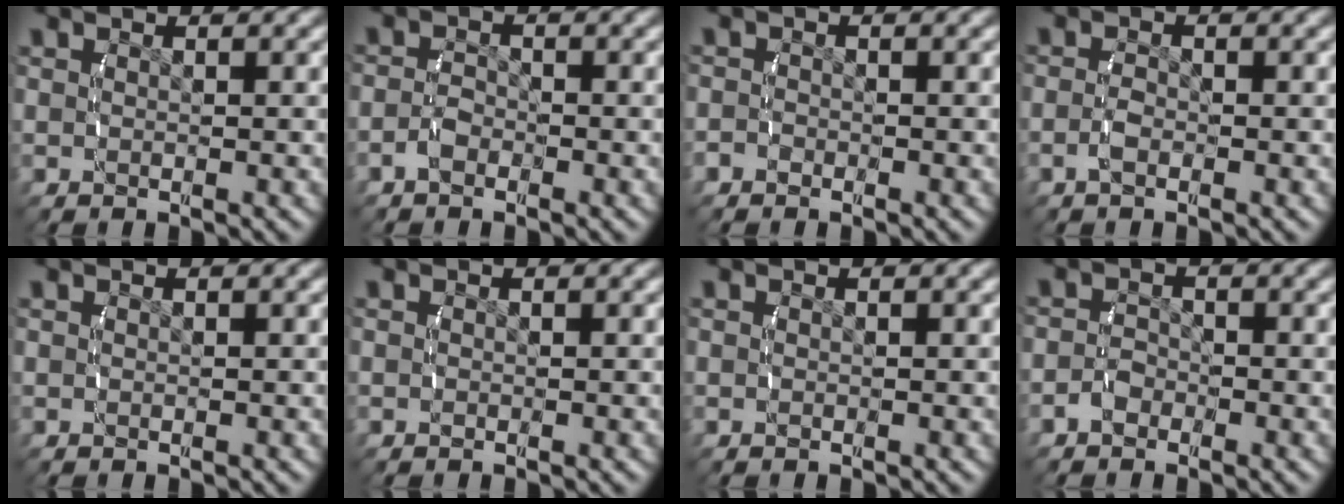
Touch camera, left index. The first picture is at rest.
{"total": 1.5, "force": [-1.2, 0.8, 0.6], "torque": [-0.013, -0.005, -0.021]}
{"total": 1.0, "force": [-0.9, 0.5, -0.1], "torque": [-0.003, -0.006, -0.017]}
{"total": 1.4, "force": [-0.9, 0.6, 0.8], "torque": [-0.024, -0.005, -0.017]}
{"total": 0.0}
{"total": 0.0}
{"total": 0.0}
{"total": 1.6, "force": [-1.3, 0.9, 0.3], "torque": [-0.005, -0.005, -0.023]}